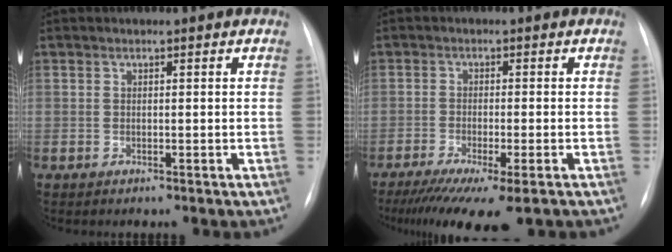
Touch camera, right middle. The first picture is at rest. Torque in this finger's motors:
{"motor_torque": [1.09, -1.05, 0.20, 0.08]}